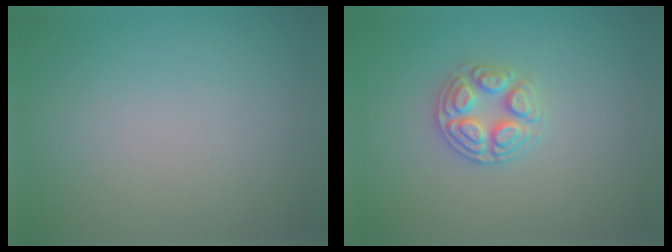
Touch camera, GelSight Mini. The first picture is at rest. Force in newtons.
{"total": 2.9, "press": 2.8, "slide": 0.3}